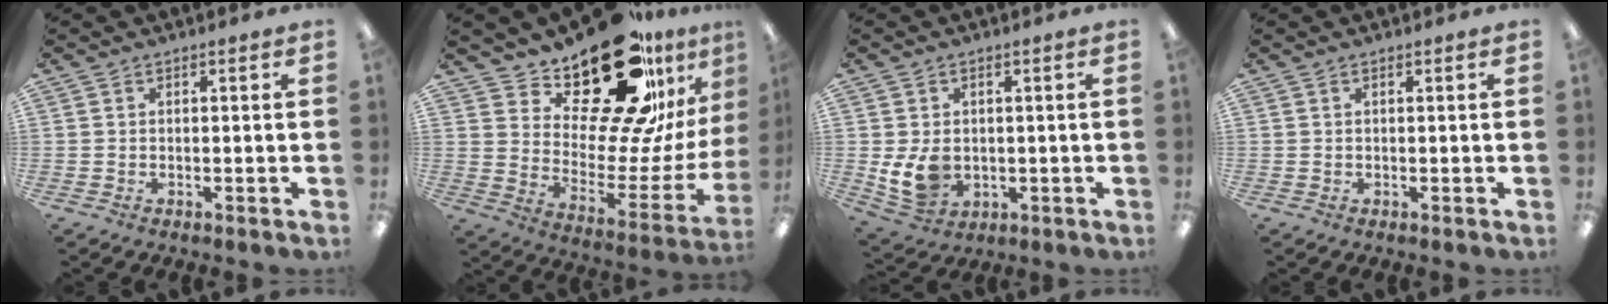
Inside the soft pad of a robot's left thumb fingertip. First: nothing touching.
{"total": 28.1, "force": [19.7, 10.8, 16.8], "torque": [-0.256, -0.131, 0.339]}
{"total": 7.6, "force": [0.1, 6.0, 4.7], "torque": [-0.086, -0.001, 0.003]}
{"total": 0.0}